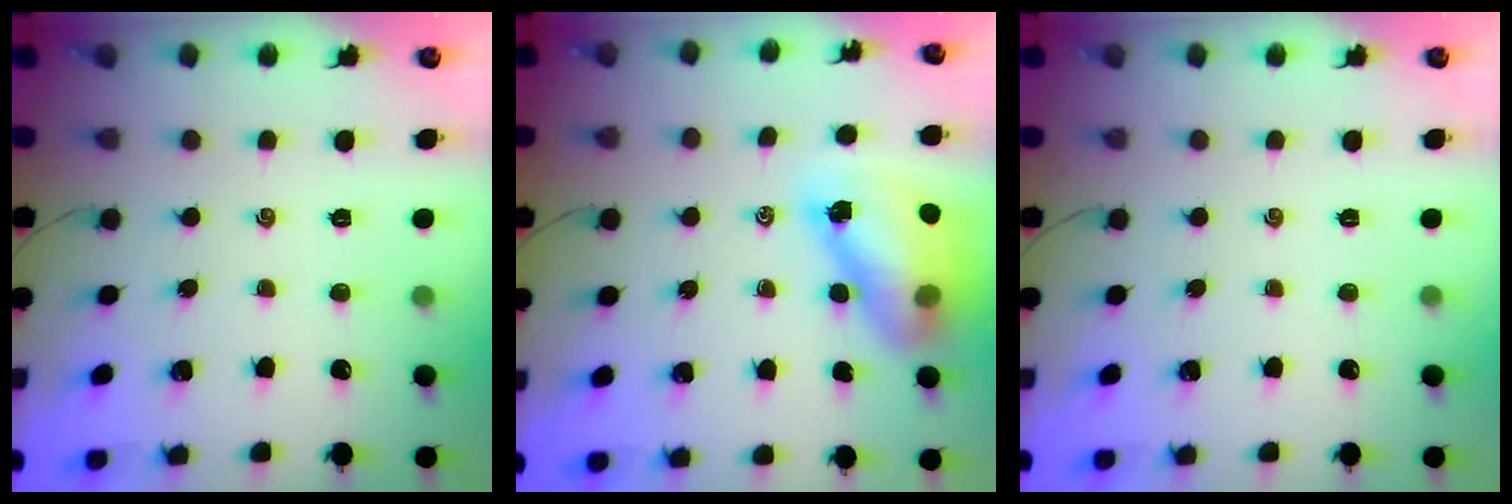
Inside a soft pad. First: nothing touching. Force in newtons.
{"total": 12.6, "press": 12.1, "slide": 3.6}
{"total": 0.0}